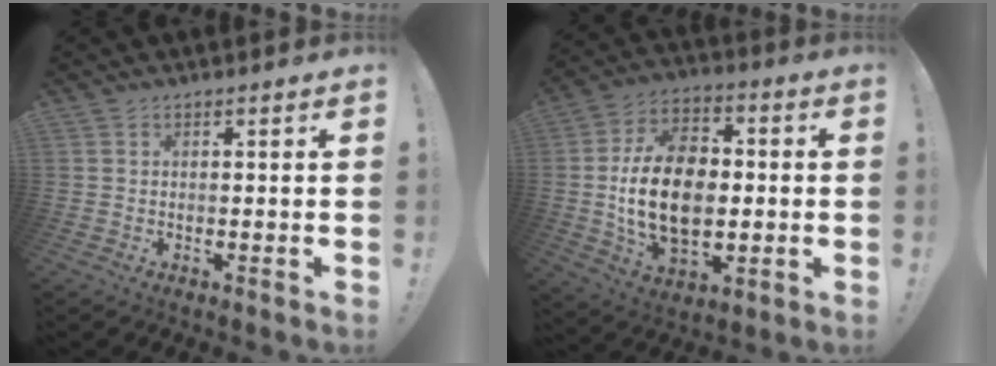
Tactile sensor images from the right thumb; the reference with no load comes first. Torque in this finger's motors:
{"motor_torque": [1.76, 3.25, 1.68, -1.10, 0.57]}